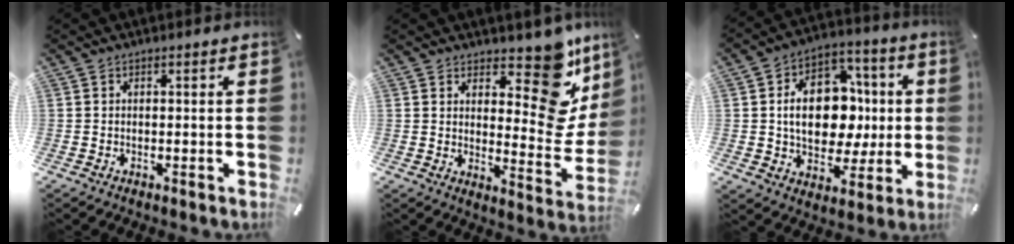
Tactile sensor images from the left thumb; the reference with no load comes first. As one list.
[{"total": 15.8, "force": [9.1, 8.1, 10.1], "torque": [-0.103, -0.092, 0.155]}, {"total": 16.9, "force": [0.2, 12.5, 11.4], "torque": [-0.197, 0.003, 0.009]}]